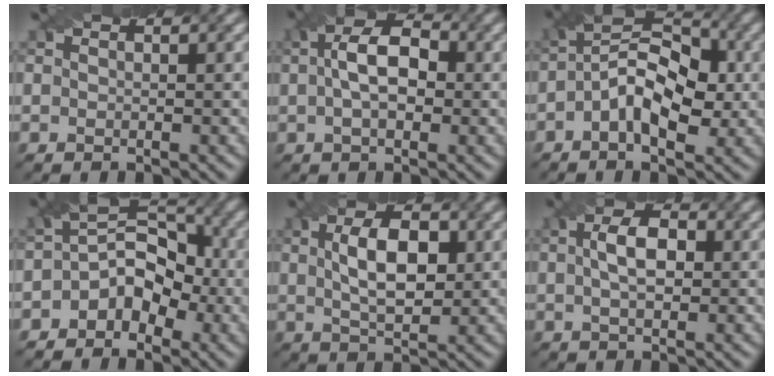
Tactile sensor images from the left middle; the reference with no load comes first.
{"total": 5.8, "force": [0.7, 3.2, 4.8], "torque": [-0.071, 0.018, 0.001]}
{"total": 7.6, "force": [-0.8, 4.2, 6.3], "torque": [-0.106, 0.019, -0.023]}
{"total": 4.9, "force": [-1.6, 3.6, 3.0], "torque": [-0.027, 0.011, -0.034]}
{"total": 5.6, "force": [1.1, 2.8, 4.8], "torque": [-0.087, 0.004, 0.018]}
{"total": 4.1, "force": [0.8, 2.1, 3.4], "torque": [-0.063, 0.007, 0.008]}